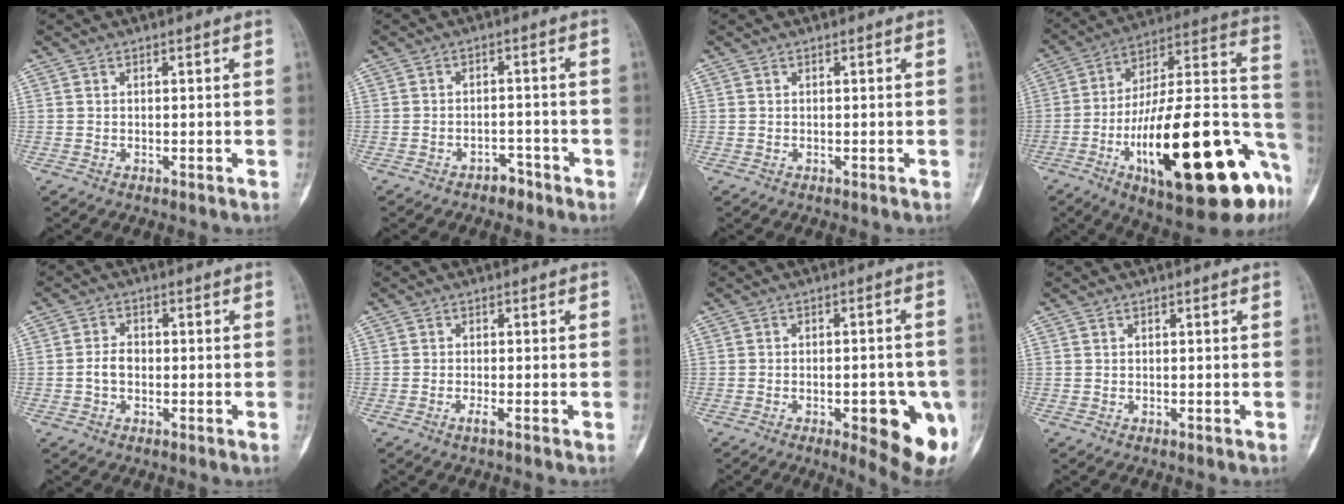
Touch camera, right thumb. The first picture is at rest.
{"total": 2.9, "force": [-2.2, 1.6, 1.0], "torque": [-0.010, 0.020, -0.028]}
{"total": 0.0}
{"total": 34.3, "force": [-12.3, 11.1, 30.0], "torque": [-0.399, 0.043, -0.179]}
{"total": 3.1, "force": [-0.6, 2.2, 2.1], "torque": [-0.036, 0.013, -0.014]}
{"total": 1.2, "force": [-0.7, 0.0, 0.9], "torque": [-0.024, -0.001, -0.015]}
{"total": 13.7, "force": [-4.6, 4.8, 12.0], "torque": [-0.120, 0.010, -0.041]}
{"total": 0.0}